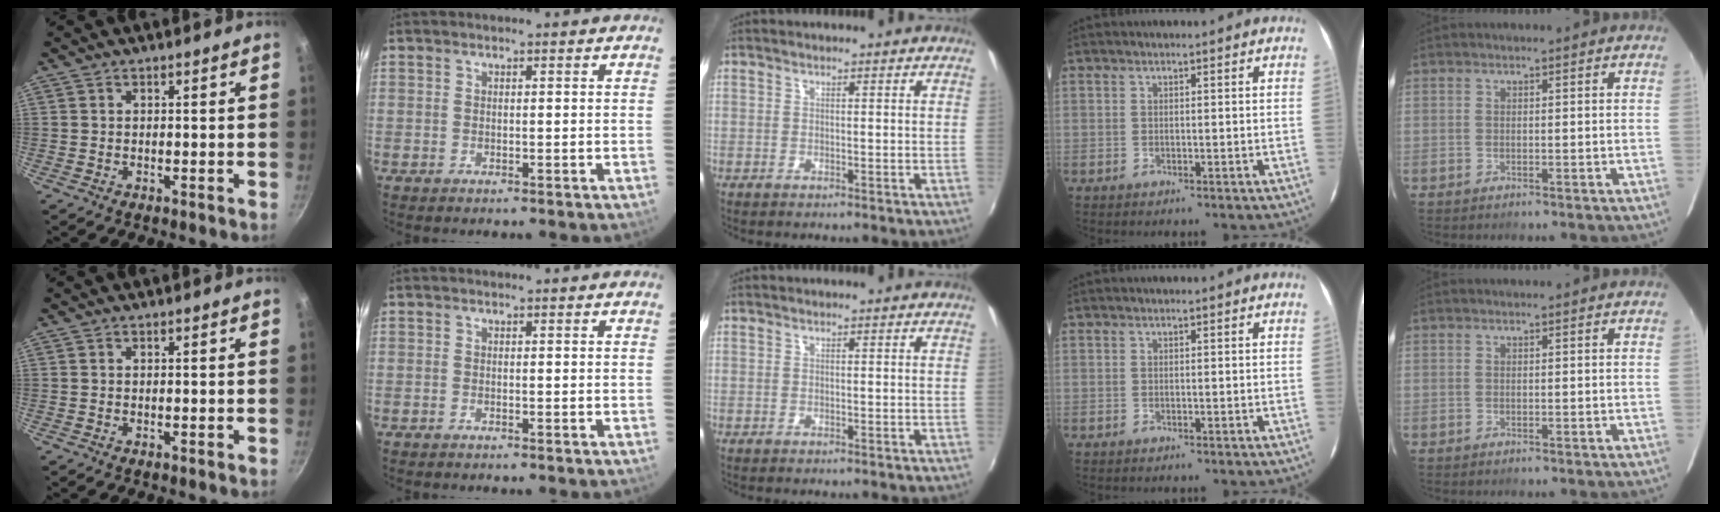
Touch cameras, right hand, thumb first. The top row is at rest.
{}